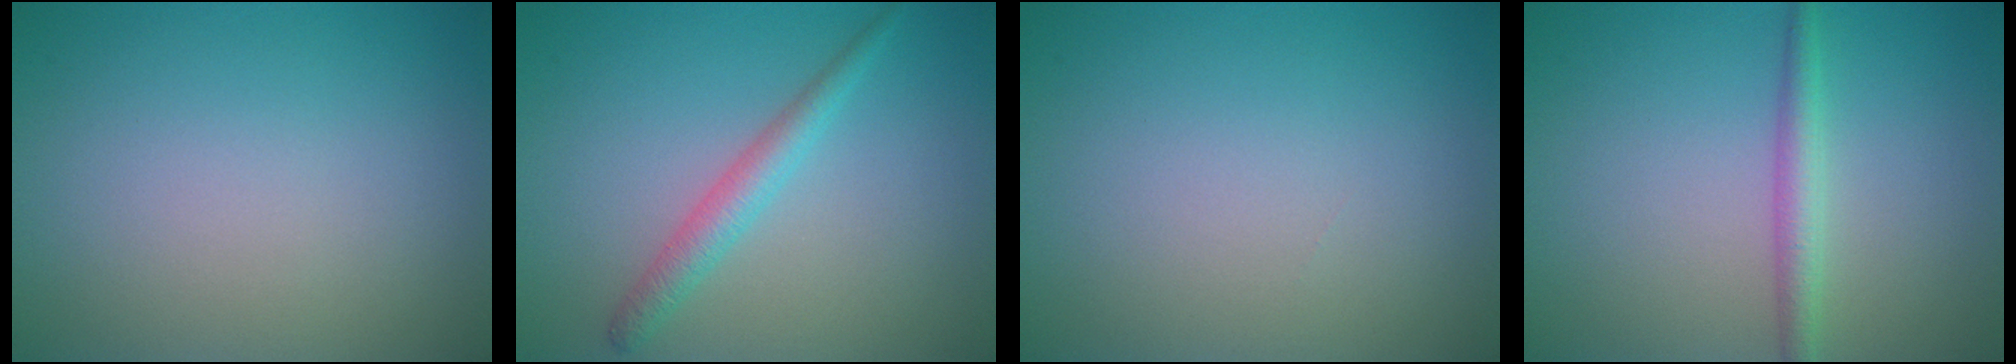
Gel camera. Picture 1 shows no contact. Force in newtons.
{"total": 2.4, "press": 2.4, "slide": 0.1}
{"total": 0.0}
{"total": 2.1, "press": 2.1, "slide": 0.0}